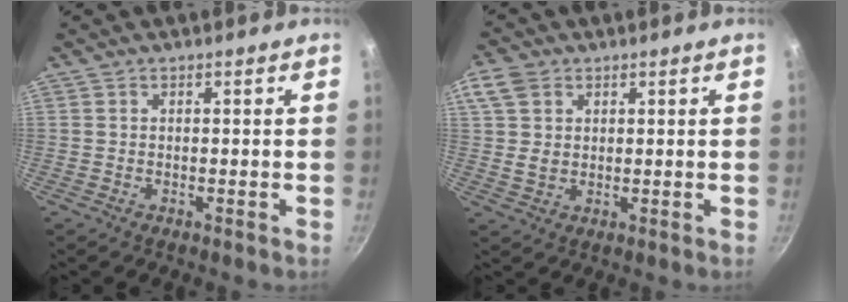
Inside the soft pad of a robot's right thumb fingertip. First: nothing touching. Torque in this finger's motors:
{"motor_torque": [-0.37, 0.61, 0.12, -0.05, 0.12]}